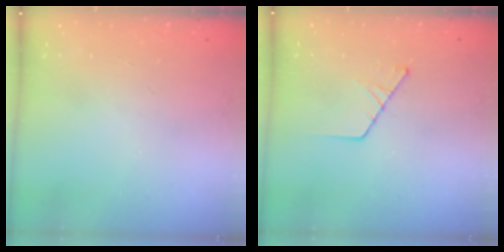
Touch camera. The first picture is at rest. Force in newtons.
{"total": 3.7, "press": 3.7, "slide": 0.3}